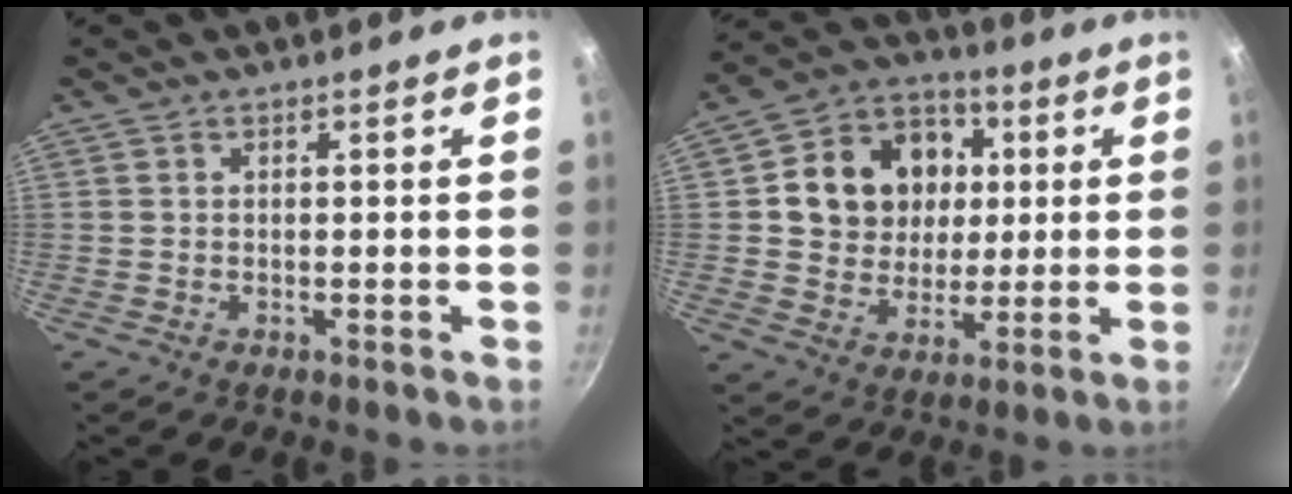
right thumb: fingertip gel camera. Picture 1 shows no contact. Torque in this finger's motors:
{"motor_torque": [0.36, 0.45, 0.13, -0.10, 0.20]}